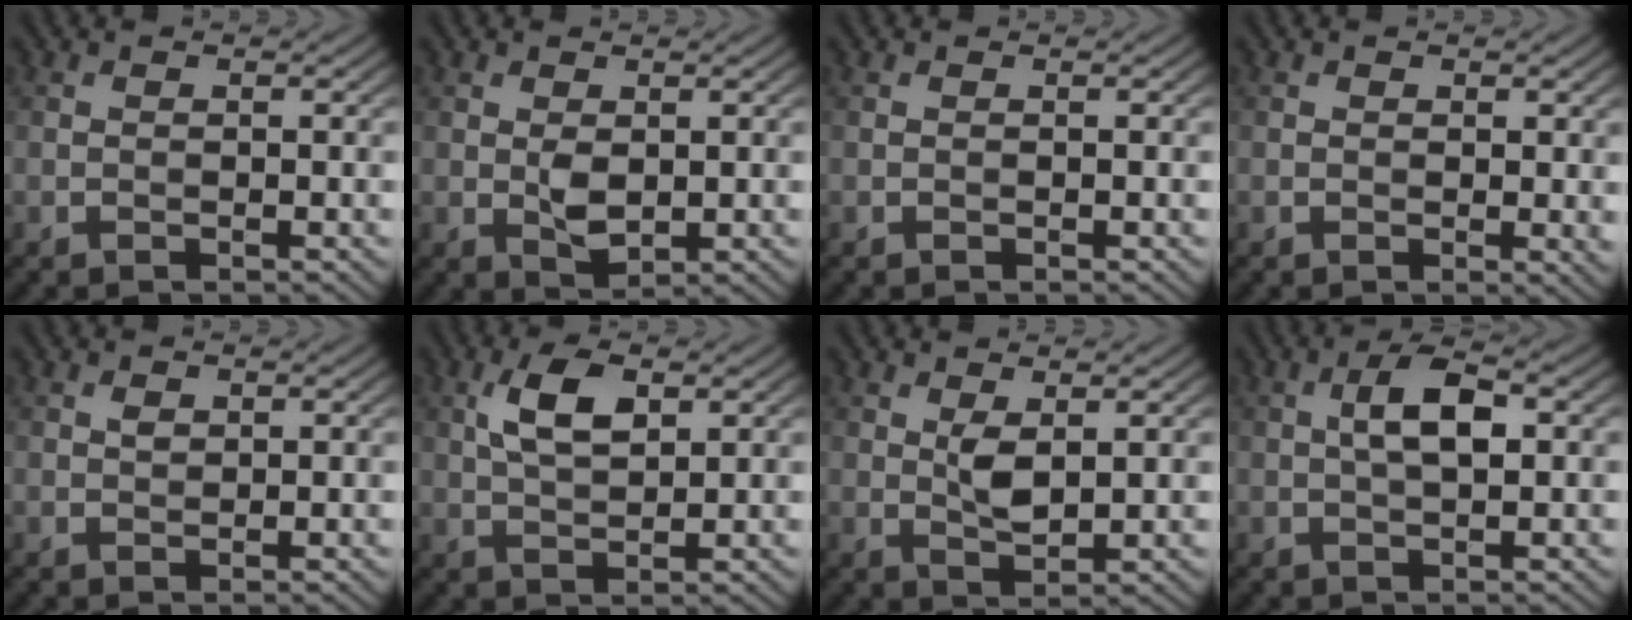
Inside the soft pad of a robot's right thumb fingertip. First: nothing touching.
{"total": 2.6, "force": [0.2, 1.6, 2.0], "torque": [-0.043, -0.006, 0.009]}
{"total": 0.0}
{"total": 1.4, "force": [0.5, 0.7, 1.2], "torque": [-0.015, -0.006, 0.011]}
{"total": 1.0, "force": [0.5, 0.7, 0.6], "torque": [-0.012, -0.001, 0.010]}
{"total": 5.3, "force": [2.0, 2.4, 4.3], "torque": [-0.095, 0.003, 0.039]}
{"total": 2.9, "force": [0.9, 1.2, 2.5], "torque": [-0.054, -0.006, 0.022]}
{"total": 4.8, "force": [0.7, 1.9, 4.4], "torque": [-0.087, 0.008, 0.011]}